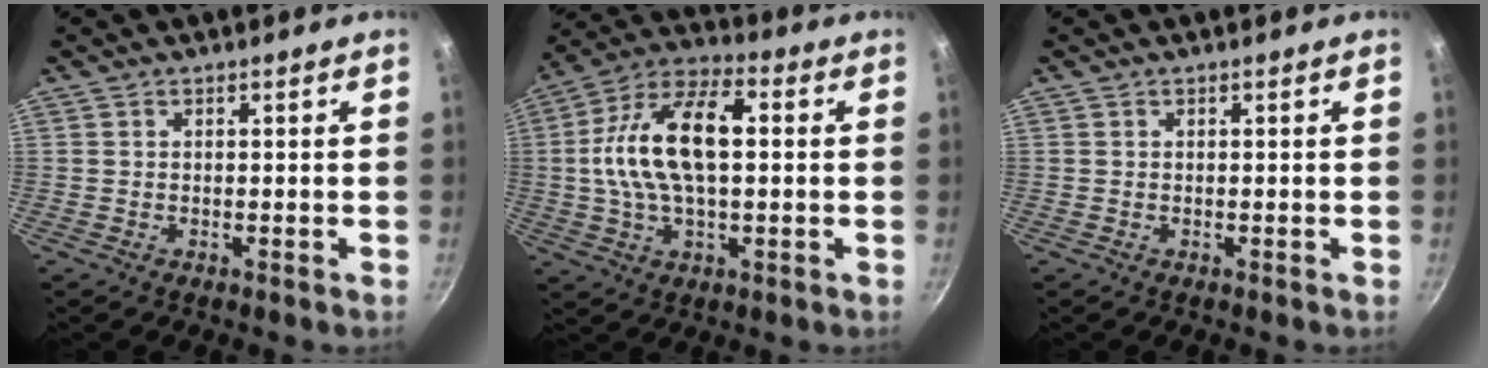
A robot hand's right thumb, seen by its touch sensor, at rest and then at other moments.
{"total": 17.4, "force": [1.5, 9.1, 14.8], "torque": [-0.262, 0.031, 0.012]}
{"total": 0.0}